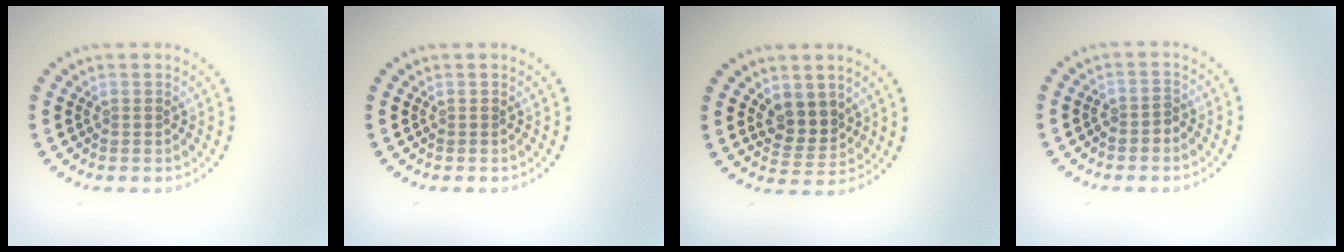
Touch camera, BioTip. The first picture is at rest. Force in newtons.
{"total": 0.0}
{"total": 2.8, "press": 2.5, "slide": 1.3}
{"total": 1.1, "press": 0.9, "slide": 0.5}